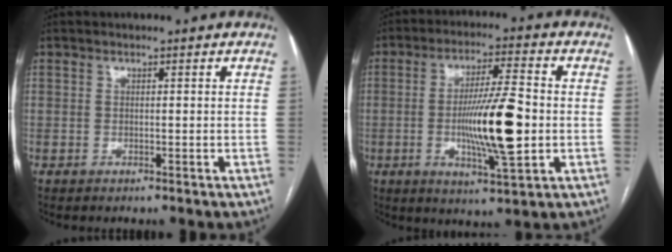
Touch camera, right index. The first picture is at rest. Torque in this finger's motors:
{"motor_torque": [0.92, -0.51, 0.65, 0.21]}